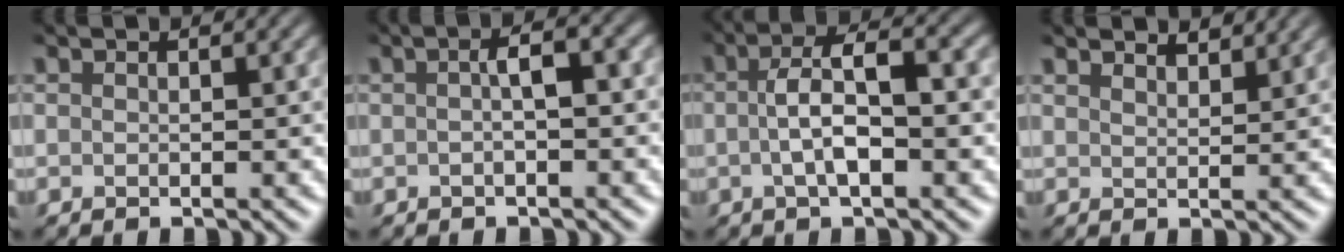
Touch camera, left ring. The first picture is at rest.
{"total": 2.3, "force": [0.0, 0.3, 2.2], "torque": [-0.045, 0.008, -0.001]}
{"total": 5.1, "force": [-0.2, 1.5, 4.9], "torque": [-0.097, 0.008, -0.007]}
{"total": 3.2, "force": [3.1, 0.3, 0.8], "torque": [-0.017, 0.001, 0.043]}